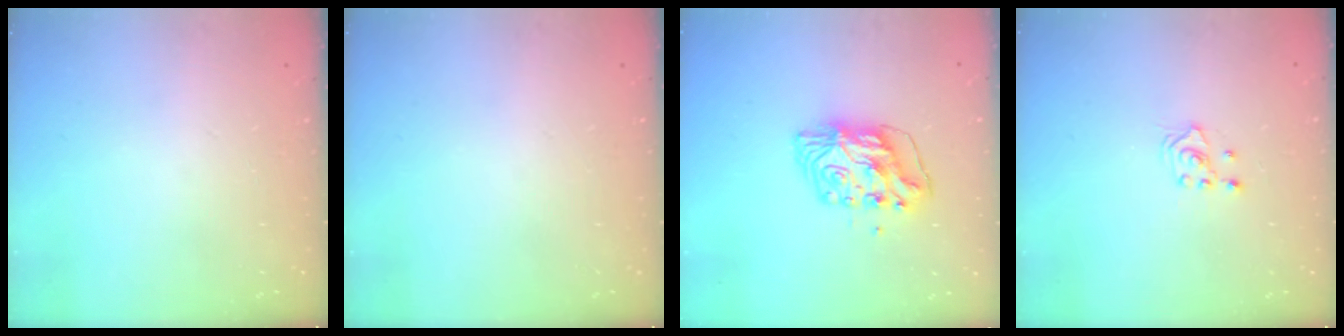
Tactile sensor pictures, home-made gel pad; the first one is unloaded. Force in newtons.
{"total": 0.0}
{"total": 9.2, "press": 9.2, "slide": 1.0}
{"total": 1.8, "press": 1.8, "slide": 0.2}